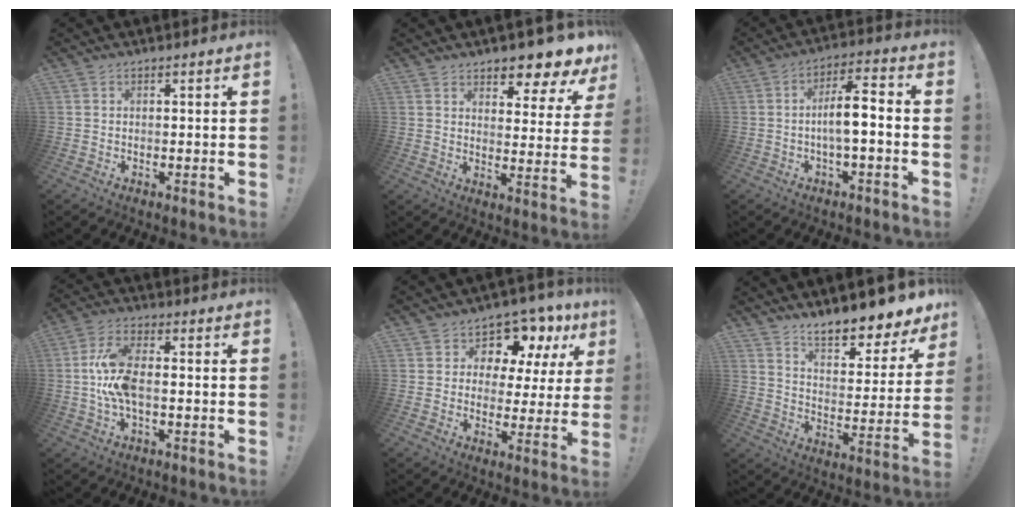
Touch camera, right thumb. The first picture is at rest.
{"total": 7.6, "force": [6.9, 1.8, 2.7], "torque": [-0.032, -0.075, 0.119]}
{"total": 9.5, "force": [-1.5, 2.5, 9.0], "torque": [-0.152, 0.010, -0.033]}
{"total": 10.5, "force": [-1.2, 4.7, 9.4], "torque": [-0.189, 0.007, -0.018]}
{"total": 8.7, "force": [5.9, 5.4, 3.5], "torque": [-0.054, -0.057, 0.107]}
{"total": 10.5, "force": [9.3, 2.6, 4.1], "torque": [-0.057, -0.086, 0.160]}